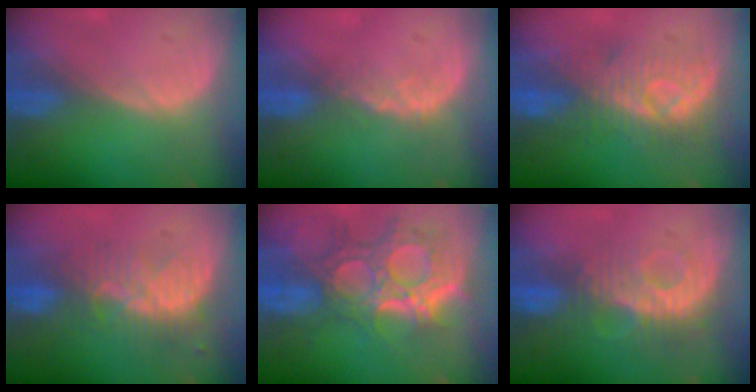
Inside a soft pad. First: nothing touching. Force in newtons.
{"total": 2.6, "press": 2.1, "slide": 1.5}
{"total": 8.0, "press": 8.0, "slide": 0.6}
{"total": 8.1, "press": 7.5, "slide": 3.1}
{"total": 12.0, "press": 10.8, "slide": 5.3}
{"total": 9.2, "press": 8.1, "slide": 4.4}